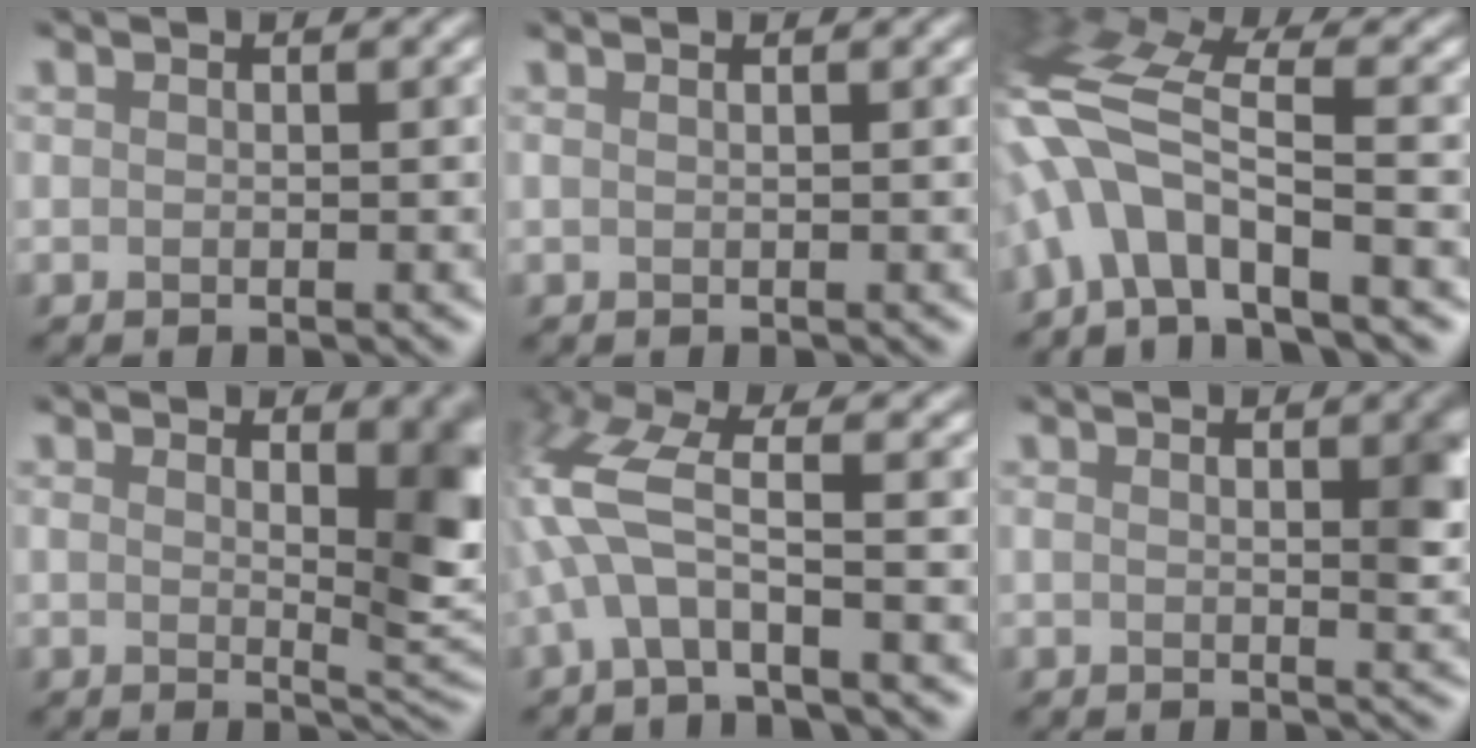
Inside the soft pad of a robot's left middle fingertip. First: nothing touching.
{"total": 1.6, "force": [0.9, 0.8, 1.1], "torque": [0.000, 0.018, -0.006]}
{"total": 7.9, "force": [-3.8, 2.6, 6.5], "torque": [-0.146, 0.023, -0.066]}
{"total": 8.3, "force": [2.0, 2.6, 7.6], "torque": [-0.056, 0.020, 0.028]}
{"total": 5.2, "force": [-1.7, 1.5, 4.7], "torque": [-0.141, 0.016, -0.030]}
{"total": 3.0, "force": [0.7, 0.4, 2.9], "torque": [-0.030, 0.013, 0.014]}